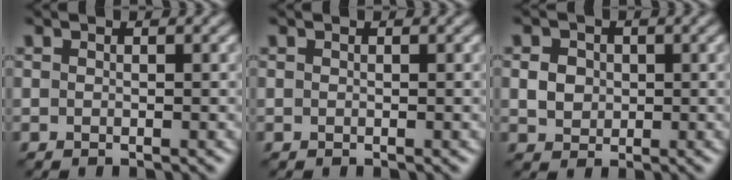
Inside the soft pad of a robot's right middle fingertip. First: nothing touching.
{"total": 0.0}
{"total": 2.2, "force": [0.1, 1.9, 1.0], "torque": [-0.020, -0.003, 0.003]}